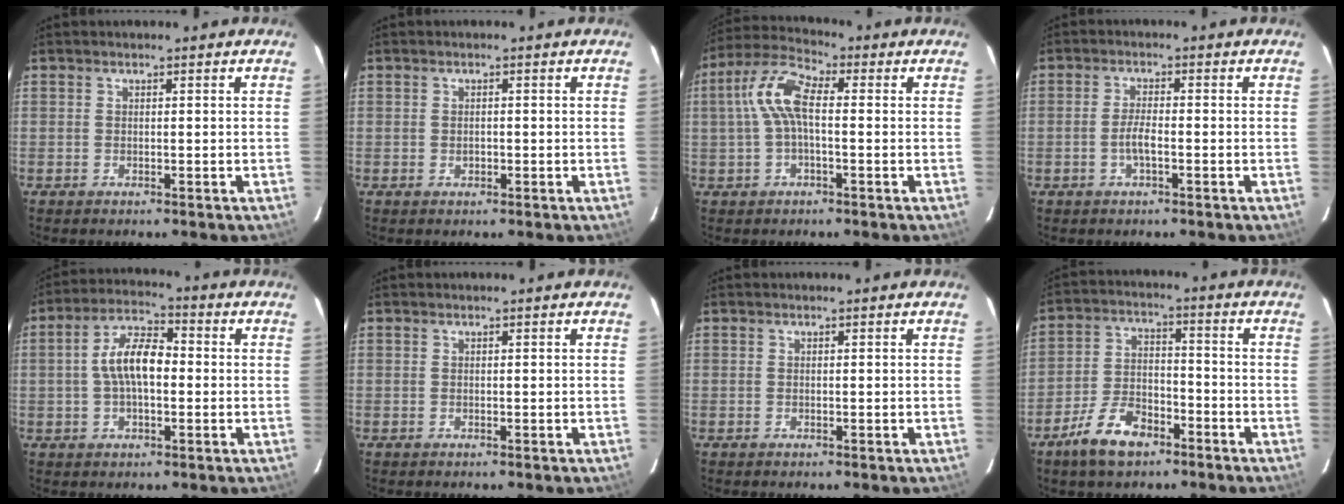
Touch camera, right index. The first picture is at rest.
{"total": 1.0, "force": [-0.3, 0.8, 0.6], "torque": [-0.010, 0.003, -0.004]}
{"total": 8.3, "force": [0.3, 3.2, 7.7], "torque": [-0.168, 0.024, 0.003]}
{"total": 3.0, "force": [-1.2, 0.6, 2.7], "torque": [-0.057, 0.002, -0.023]}
{"total": 8.8, "force": [-0.2, 4.2, 7.7], "torque": [-0.151, 0.021, -0.005]}
{"total": 0.0}
{"total": 0.0}
{"total": 9.7, "force": [-6.5, 4.8, 5.4], "torque": [-0.119, 0.007, -0.118]}